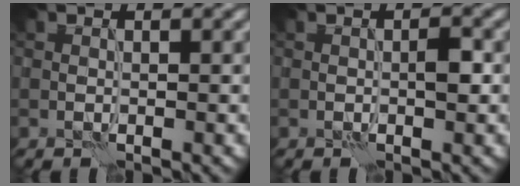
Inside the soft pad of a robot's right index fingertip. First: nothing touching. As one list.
[{"total": 1.4, "force": [-0.2, 0.4, 1.4], "torque": [-0.021, 0.004, -0.005]}]